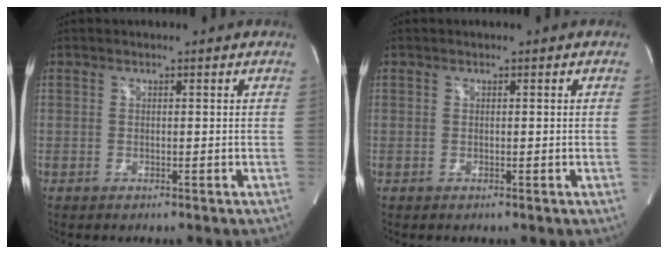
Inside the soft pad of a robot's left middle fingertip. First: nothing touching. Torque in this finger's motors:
{"motor_torque": [0.84, -0.98, -0.23, -0.21]}